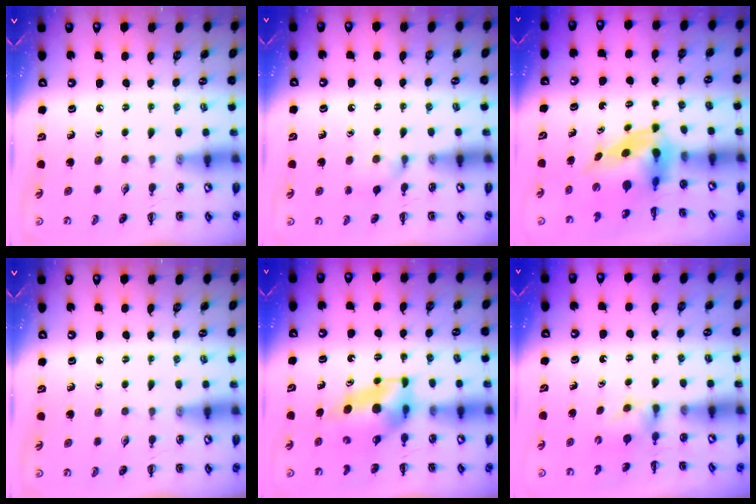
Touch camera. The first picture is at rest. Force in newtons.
{"total": 4.4, "press": 4.1, "slide": 1.7}
{"total": 3.9, "press": 3.8, "slide": 1.0}
{"total": 0.0}
{"total": 5.7, "press": 5.6, "slide": 1.1}
{"total": 2.5, "press": 2.3, "slide": 0.9}